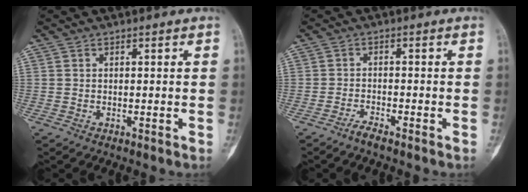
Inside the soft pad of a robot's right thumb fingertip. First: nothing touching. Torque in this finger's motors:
{"motor_torque": [0.47, 0.29, -0.04, -0.21, 0.03]}